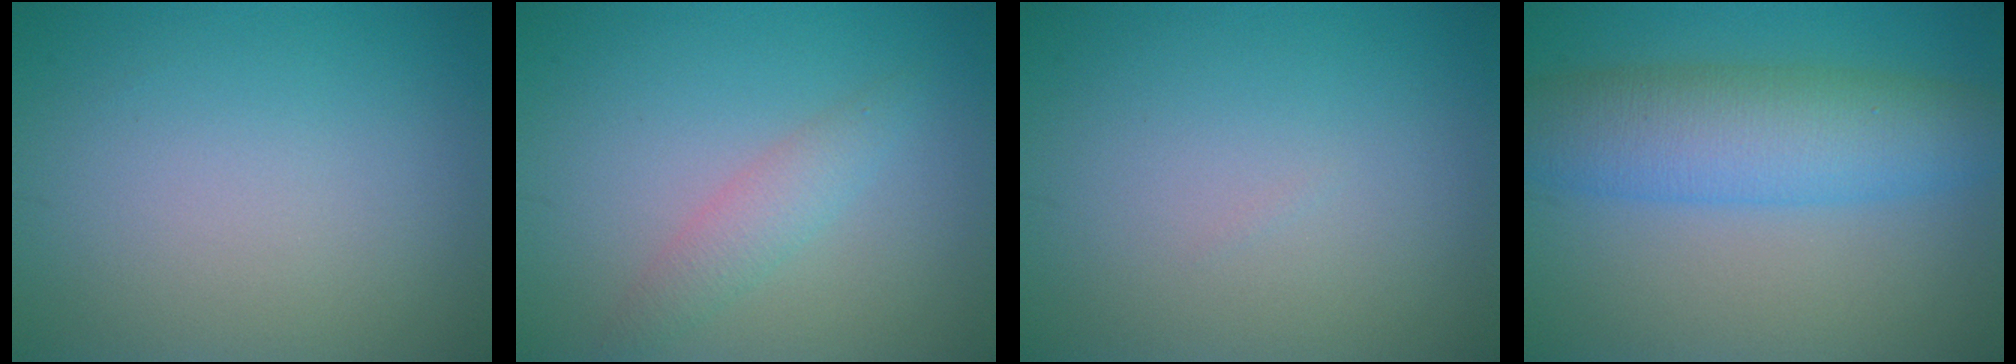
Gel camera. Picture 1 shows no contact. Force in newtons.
{"total": 2.1, "press": 2.1, "slide": 0.1}
{"total": 0.0}
{"total": 7.3, "press": 7.3, "slide": 0.1}